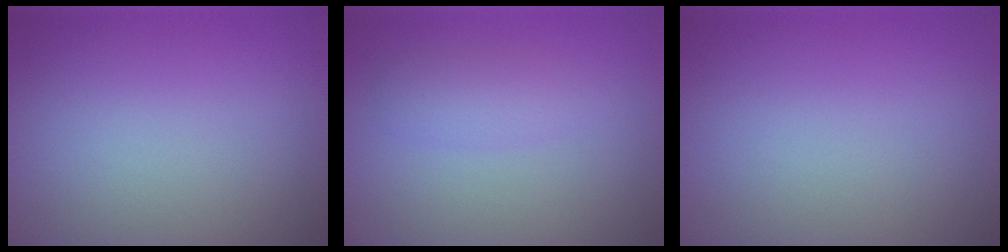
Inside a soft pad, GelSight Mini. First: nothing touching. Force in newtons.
{"total": 1.9, "press": 1.9, "slide": 0.1}
{"total": 0.0}